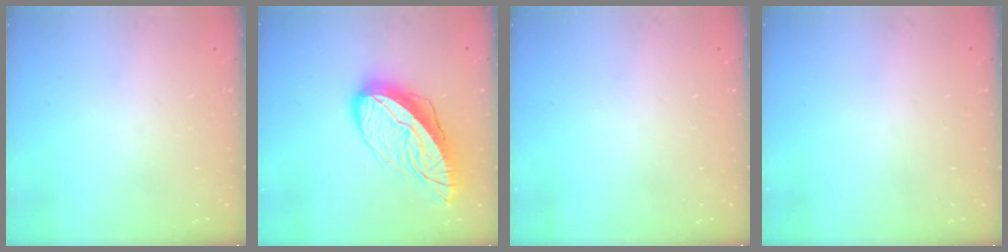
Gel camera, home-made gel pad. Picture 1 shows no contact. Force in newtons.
{"total": 15.2, "press": 15.1, "slide": 1.7}
{"total": 0.0}
{"total": 0.0}